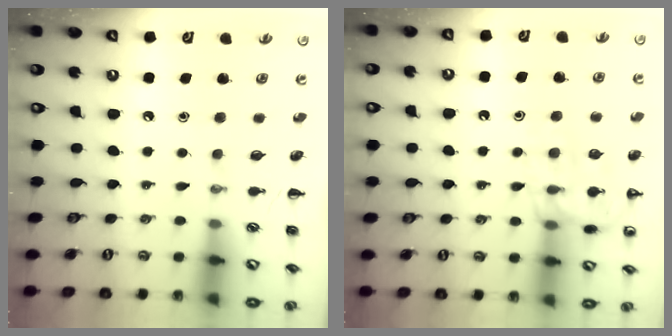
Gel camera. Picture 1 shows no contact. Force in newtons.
{"total": 13.4, "press": 13.4, "slide": 1.3}